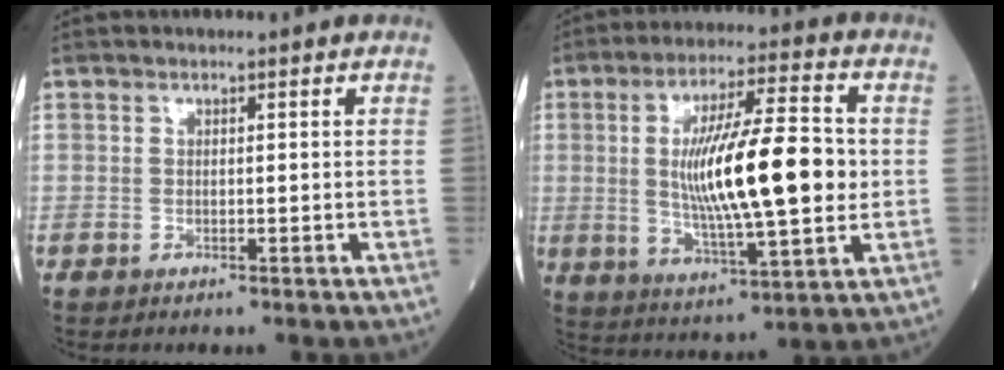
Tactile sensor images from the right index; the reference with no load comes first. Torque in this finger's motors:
{"motor_torque": [2.14, 0.00, 0.98, 0.21]}